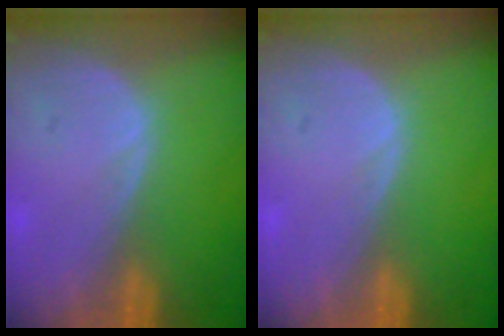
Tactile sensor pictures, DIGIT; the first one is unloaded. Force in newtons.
{"total": 0.0}